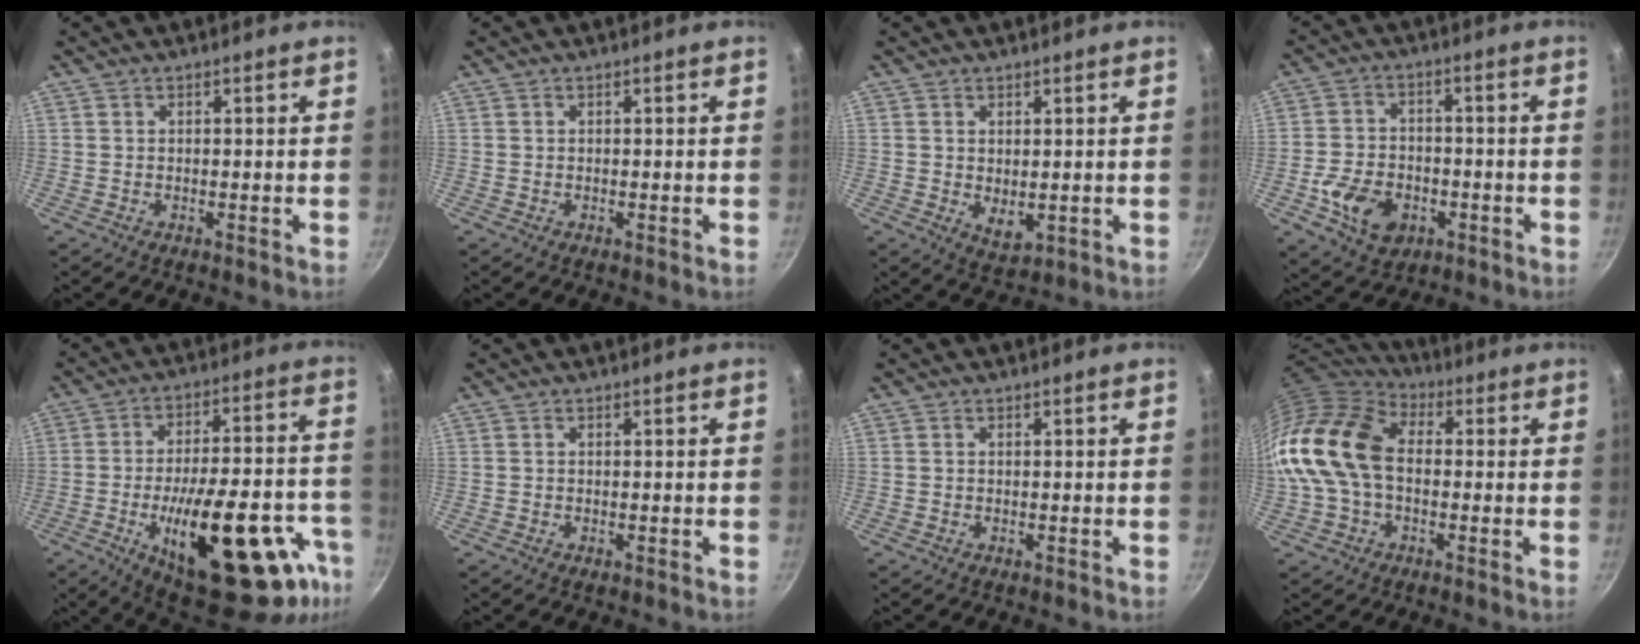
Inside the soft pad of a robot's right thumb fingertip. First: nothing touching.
{"total": 0.0}
{"total": 4.0, "force": [0.5, 2.4, 3.1], "torque": [-0.044, -0.017, 0.015]}
{"total": 10.8, "force": [-3.9, 7.7, 6.4], "torque": [-0.101, 0.022, -0.063]}
{"total": 30.4, "force": [-12.2, 12.0, 25.1], "torque": [-0.305, 0.039, -0.165]}
{"total": 0.0}
{"total": 0.0}
{"total": 17.7, "force": [-0.2, 12.4, 12.7], "torque": [-0.235, 0.037, -0.017]}